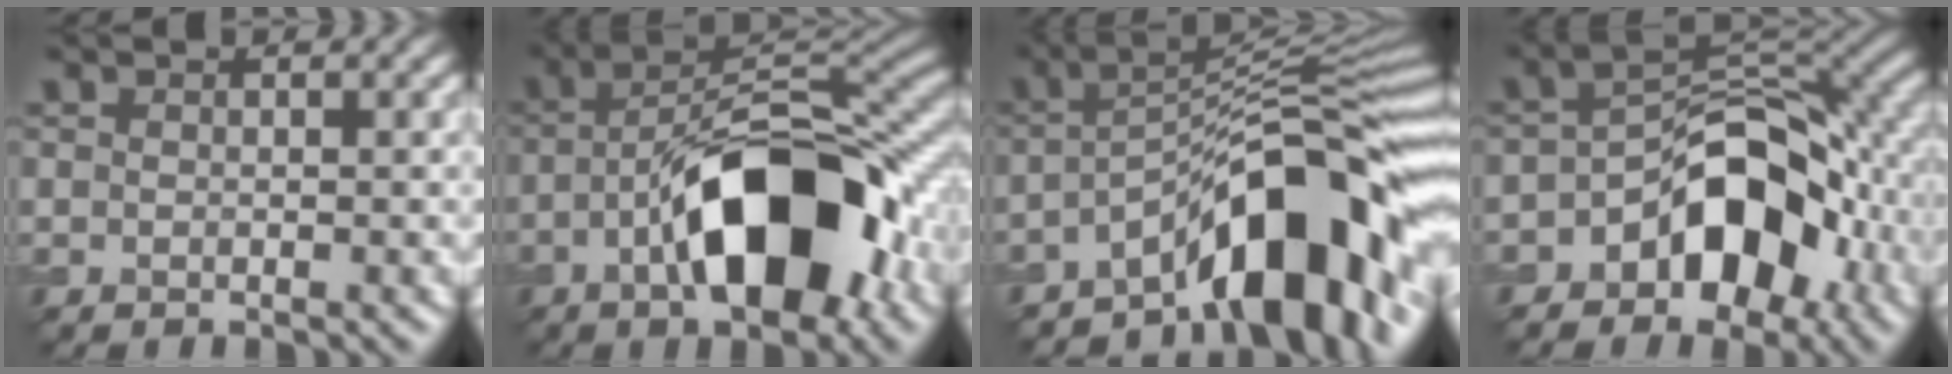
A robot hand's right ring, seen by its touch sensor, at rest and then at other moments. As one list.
[{"total": 11.1, "force": [-4.1, 4.6, 9.2], "torque": [-0.152, 0.016, -0.064]}, {"total": 11.0, "force": [-6.0, 3.4, 8.6], "torque": [-0.103, 0.026, -0.101]}, {"total": 8.6, "force": [-3.7, 5.1, 5.8], "torque": [-0.077, 0.020, -0.065]}]